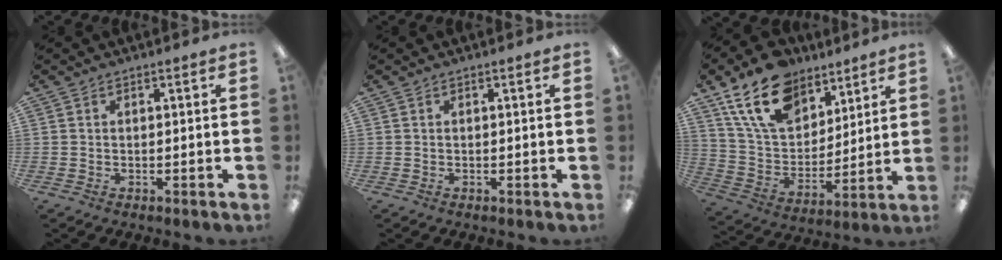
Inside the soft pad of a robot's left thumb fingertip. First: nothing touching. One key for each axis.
{"total": 0.0}
{"total": 18.9, "fx": 12.5, "fy": 10.9, "fz": 9.0, "tx": -0.169, "ty": -0.056, "tz": 0.232}